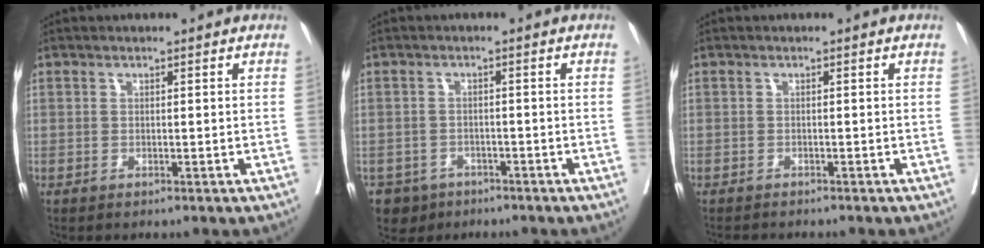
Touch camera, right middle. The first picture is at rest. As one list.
[{"total": 4.3, "force": [-2.9, 3.1, 0.1], "torque": [0.002, 0.006, -0.045]}, {"total": 2.9, "force": [-2.7, 0.4, 0.9], "torque": [-0.011, -0.007, -0.039]}]